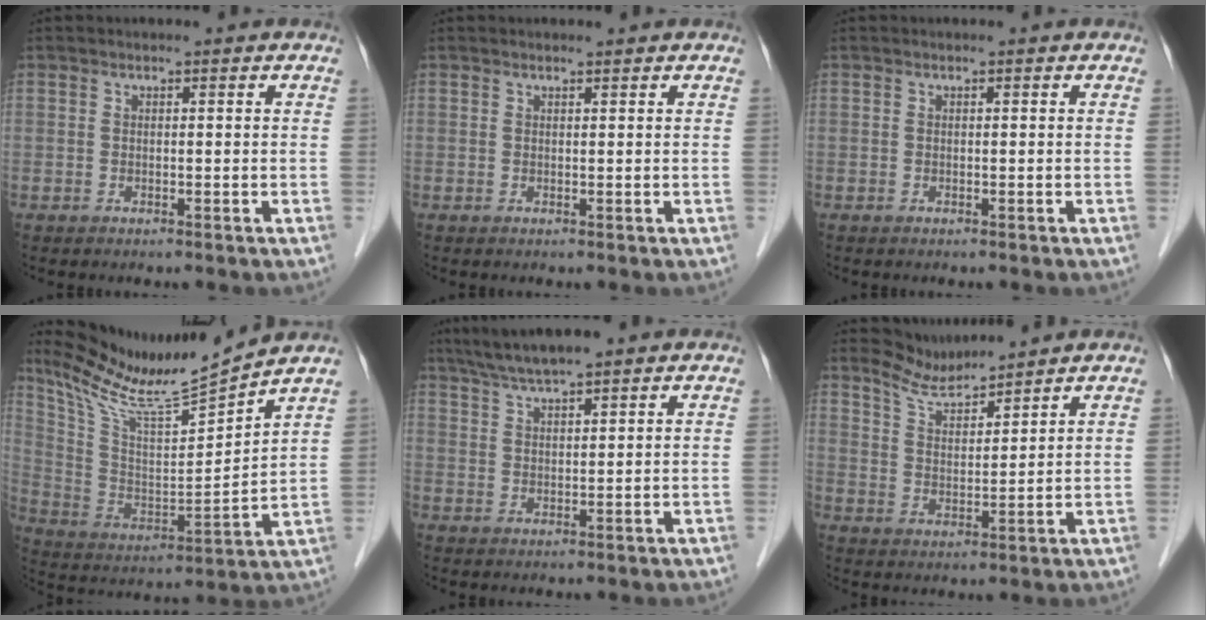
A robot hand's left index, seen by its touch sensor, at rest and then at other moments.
{"total": 0.5, "force": [0.5, 0.0, 0.1], "torque": [-0.010, -0.002, 0.008]}
{"total": 0.0}
{"total": 14.1, "force": [13.2, -1.5, 4.8], "torque": [-0.100, -0.023, 0.244]}
{"total": 6.3, "force": [5.1, 0.2, 3.6], "torque": [-0.067, 0.025, 0.094]}
{"total": 5.0, "force": [5.0, -0.1, 0.0], "torque": [-0.009, -0.002, 0.101]}